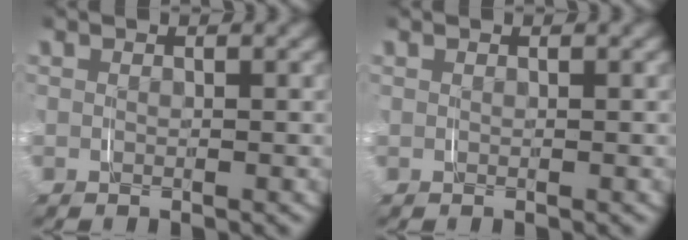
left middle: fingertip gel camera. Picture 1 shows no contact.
{"total": 0.0}